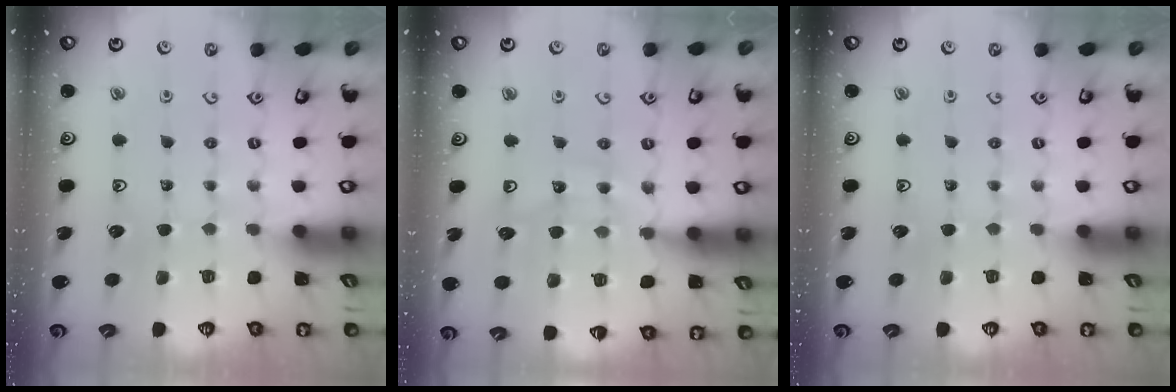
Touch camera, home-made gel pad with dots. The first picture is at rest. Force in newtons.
{"total": 10.7, "press": 10.4, "slide": 2.5}
{"total": 0.0}